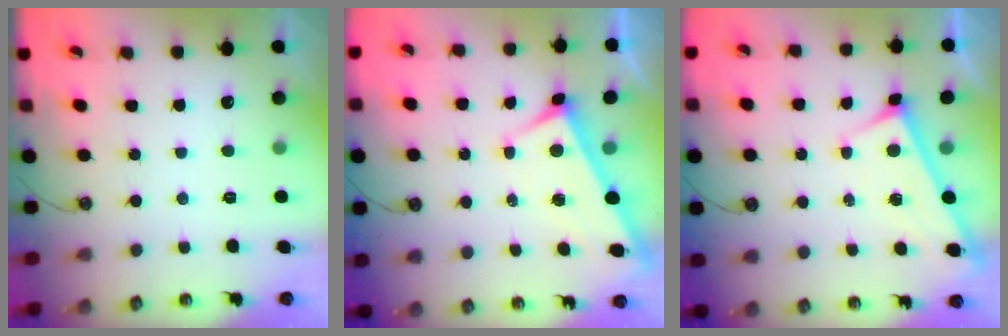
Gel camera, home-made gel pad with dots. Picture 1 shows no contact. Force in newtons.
{"total": 3.4, "press": 3.3, "slide": 0.4}
{"total": 3.4, "press": 3.3, "slide": 0.3}